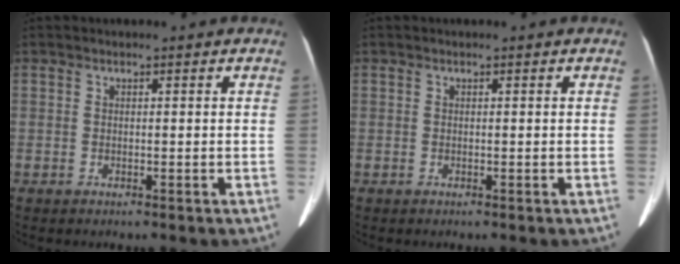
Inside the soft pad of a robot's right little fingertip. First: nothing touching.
{"total": 0.0}